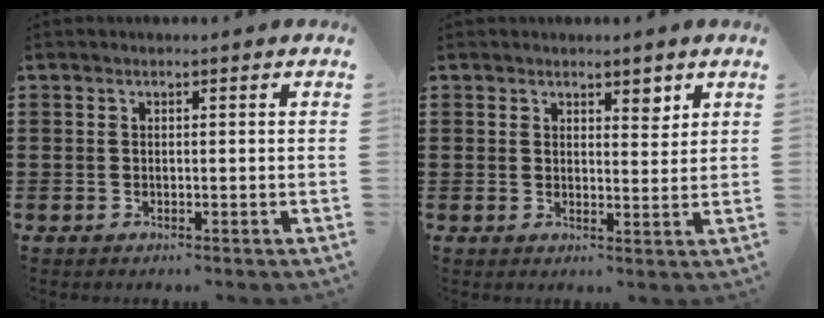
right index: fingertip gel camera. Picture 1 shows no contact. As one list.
[{"total": 2.7, "force": [2.1, 1.4, 1.1], "torque": [-0.019, 0.005, 0.036]}]